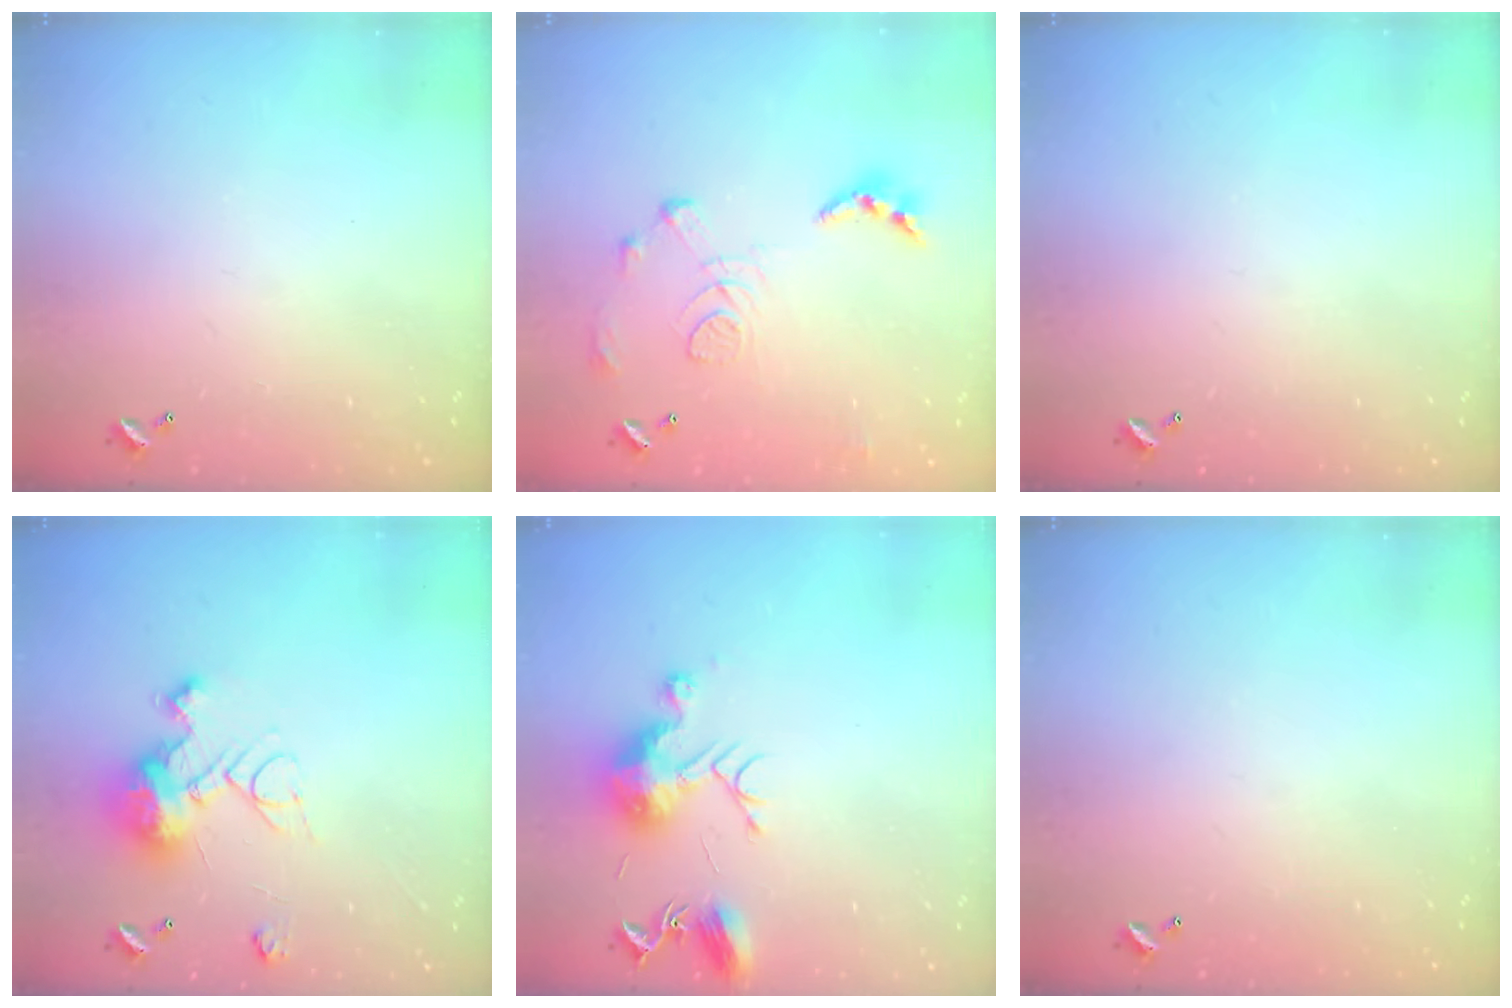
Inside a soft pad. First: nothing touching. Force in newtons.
{"total": 11.4, "press": 11.3, "slide": 1.0}
{"total": 0.0}
{"total": 18.1, "press": 18.1, "slide": 0.6}
{"total": 9.6, "press": 9.6, "slide": 0.4}
{"total": 0.0}